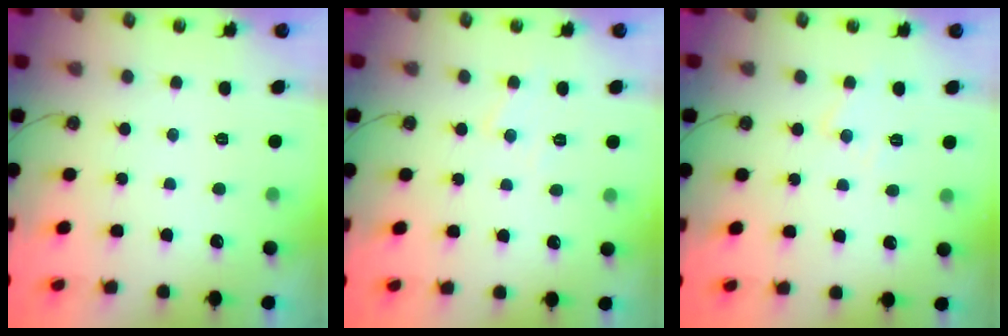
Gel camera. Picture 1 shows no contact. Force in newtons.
{"total": 5.9, "press": 5.9, "slide": 0.5}
{"total": 7.1, "press": 7.1, "slide": 0.4}